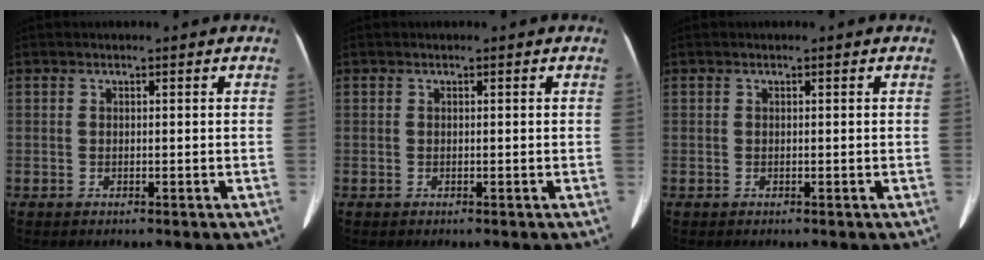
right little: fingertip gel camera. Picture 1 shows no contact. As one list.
[{"total": 0.0}, {"total": 0.0}]